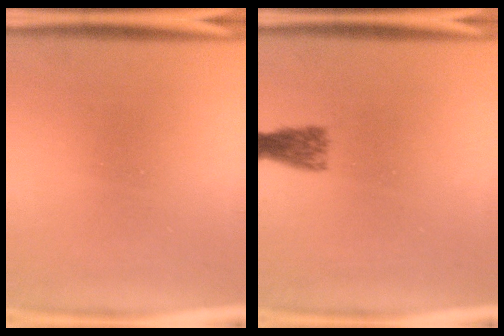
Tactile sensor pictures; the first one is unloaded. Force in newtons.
{"total": 2.7}